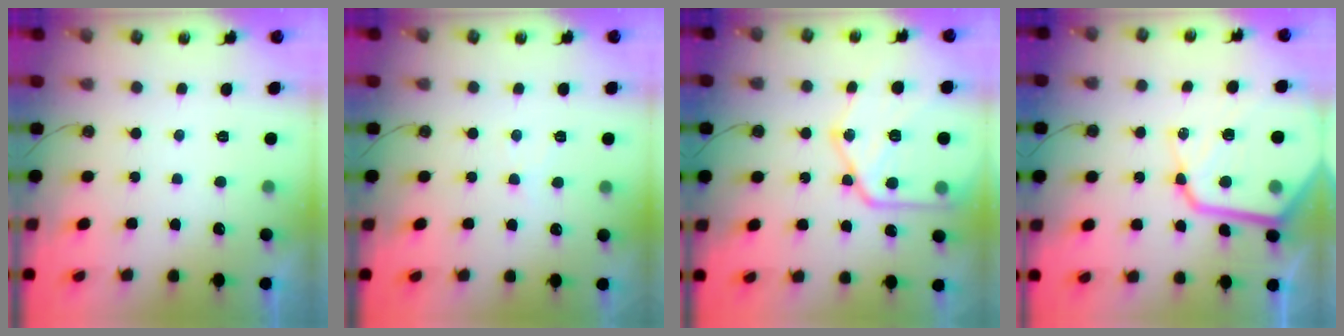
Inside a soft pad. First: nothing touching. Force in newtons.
{"total": 5.1, "press": 5.0, "slide": 0.8}
{"total": 20.7, "press": 20.6, "slide": 2.2}
{"total": 20.7, "press": 20.6, "slide": 1.7}